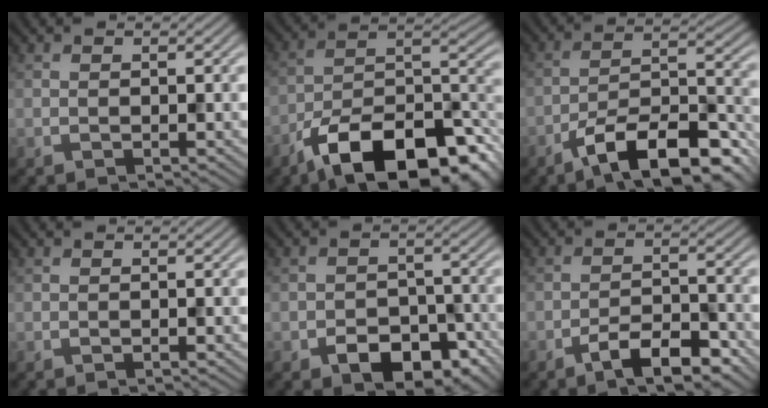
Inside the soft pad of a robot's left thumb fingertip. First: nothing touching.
{"total": 17.5, "force": [-11.1, 7.3, 11.3], "torque": [-0.186, -0.021, -0.181]}
{"total": 13.7, "force": [-9.5, 4.1, 9.0], "torque": [-0.146, -0.001, -0.167]}
{"total": 0.0}
{"total": 6.7, "force": [-3.7, 4.1, 3.7], "torque": [-0.053, -0.013, -0.060]}
{"total": 5.9, "force": [-3.9, 2.0, 3.9], "torque": [-0.062, 0.009, -0.068]}